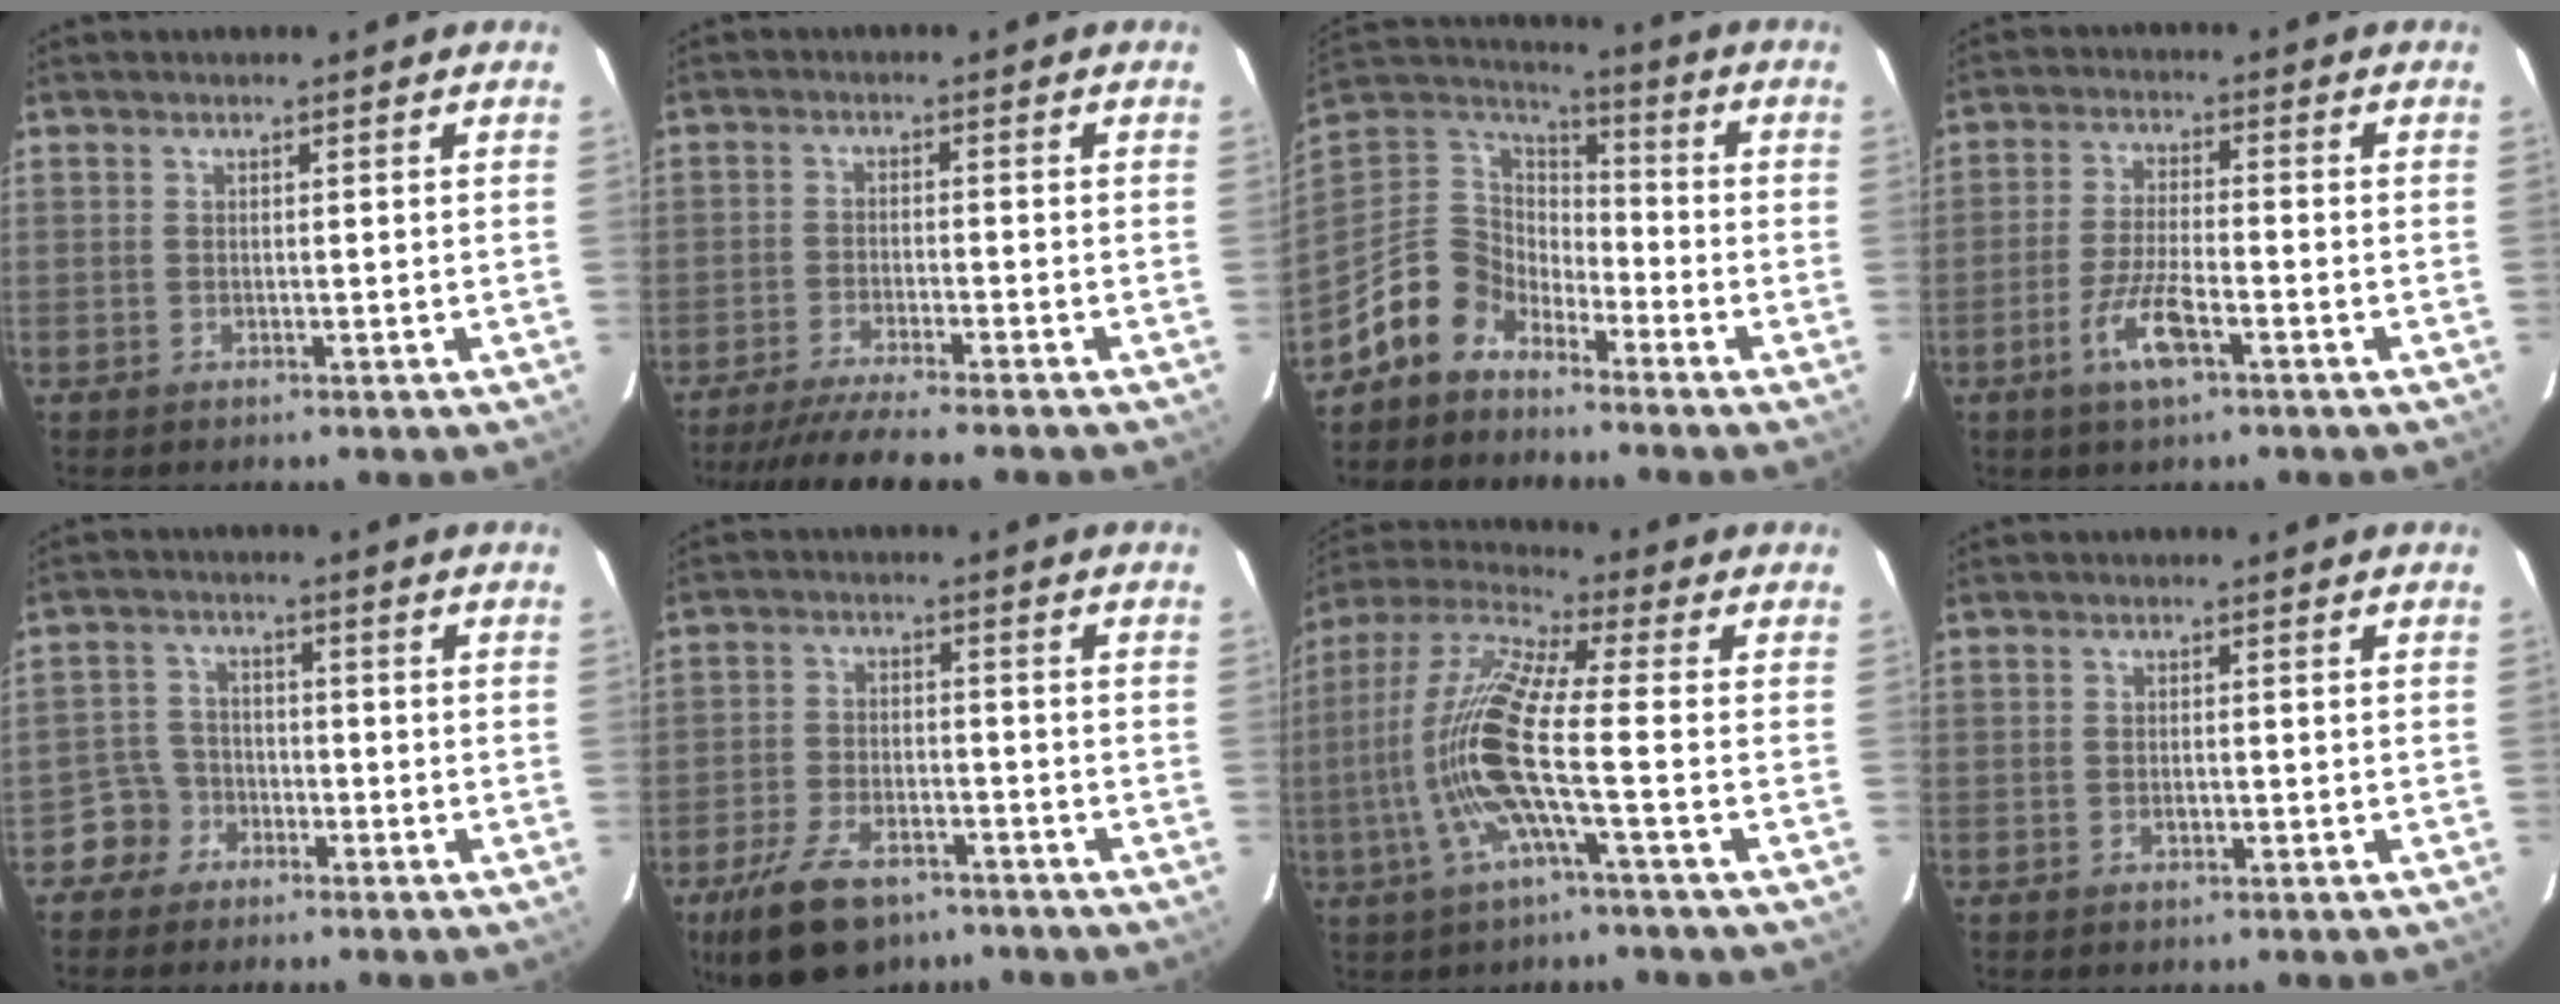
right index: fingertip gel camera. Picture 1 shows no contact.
{"total": 9.6, "force": [-8.5, -0.2, 4.4], "torque": [-0.100, -0.017, -0.140]}
{"total": 11.1, "force": [-7.8, 7.2, 3.3], "torque": [-0.086, 0.031, -0.158]}
{"total": 7.7, "force": [-4.0, 1.7, 6.4], "torque": [-0.135, -0.004, -0.076]}
{"total": 5.0, "force": [-3.1, 4.0, -0.2], "torque": [-0.006, 0.024, -0.062]}
{"total": 12.9, "force": [-8.8, 6.5, 6.9], "torque": [-0.160, -0.007, -0.149]}
{"total": 14.3, "force": [-3.1, 1.0, 14.0], "torque": [-0.280, 0.001, -0.063]}
{"total": 1.2, "force": [-0.4, 0.8, 0.7], "torque": [-0.014, 0.001, -0.005]}